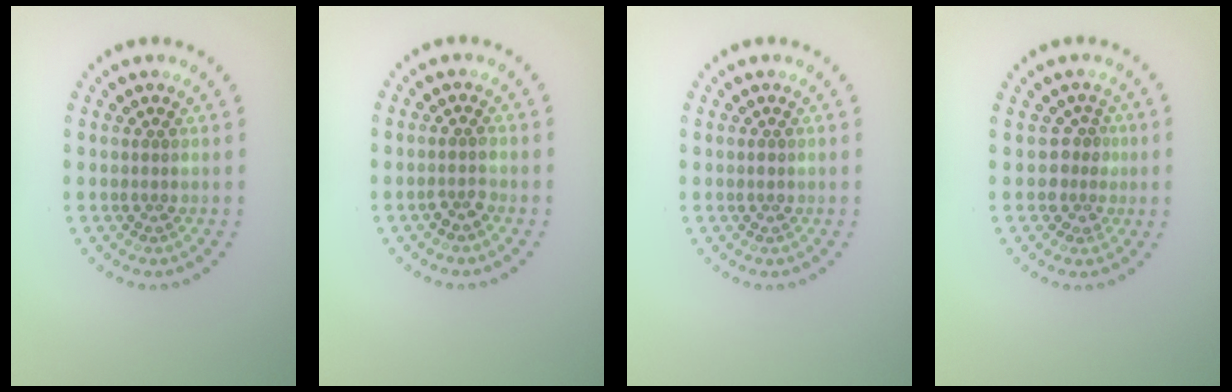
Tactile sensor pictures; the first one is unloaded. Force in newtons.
{"total": 1.2, "press": 1.1, "slide": 0.3}
{"total": 0.8, "press": 0.8, "slide": 0.0}
{"total": 2.1, "press": 1.5, "slide": 1.4}